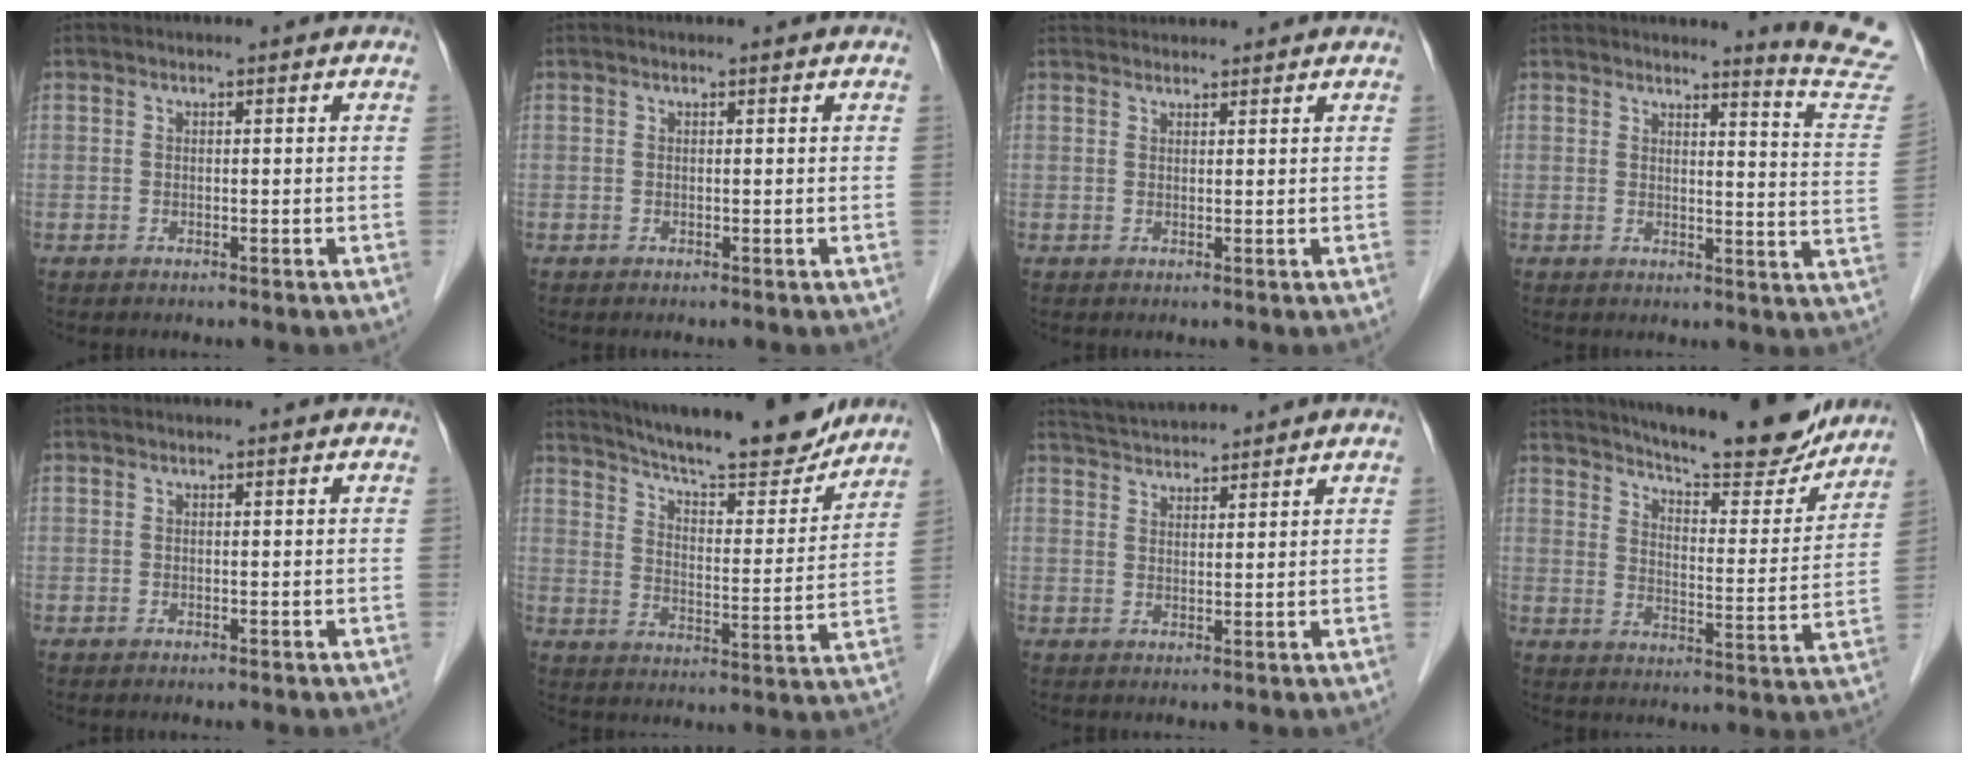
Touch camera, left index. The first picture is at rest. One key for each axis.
{"total": 0.0}
{"total": 3.8, "fx": 3.7, "fy": 0.7, "fz": 0.4, "tx": -0.008, "ty": 0.036, "tz": 0.059}
{"total": 10.2, "fx": 10.0, "fy": -1.9, "fz": 0.9, "tx": -0.013, "ty": -0.113, "tz": 0.094}
{"total": 0.0}
{"total": 20.4, "fx": 18.2, "fy": 3.0, "fz": 8.6, "tx": -0.138, "ty": -0.015, "tz": 0.255}
{"total": 6.4, "fx": 6.3, "fy": 0.3, "fz": 1.3, "tx": -0.032, "ty": 0.031, "tz": 0.107}
{"total": 19.9, "fx": 17.9, "fy": 2.8, "fz": 8.2, "tx": -0.122, "ty": -0.030, "tz": 0.238}